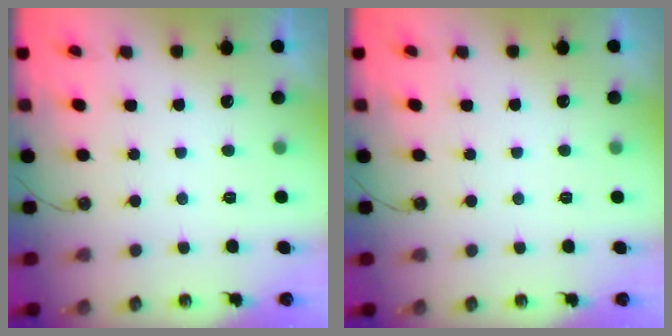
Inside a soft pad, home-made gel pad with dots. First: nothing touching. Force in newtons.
{"total": 2.6, "press": 2.6, "slide": 0.5}